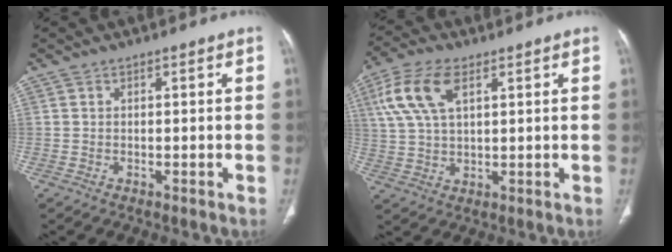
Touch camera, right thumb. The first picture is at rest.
{"total": 10.6, "force": [4.3, 5.3, 8.1], "torque": [-0.177, 0.003, 0.085]}